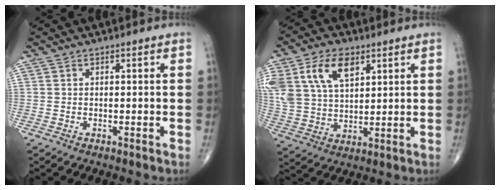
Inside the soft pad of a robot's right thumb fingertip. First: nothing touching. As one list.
[{"total": 15.0, "force": [6.5, 9.0, 10.0], "torque": [-0.200, -0.011, 0.129]}]